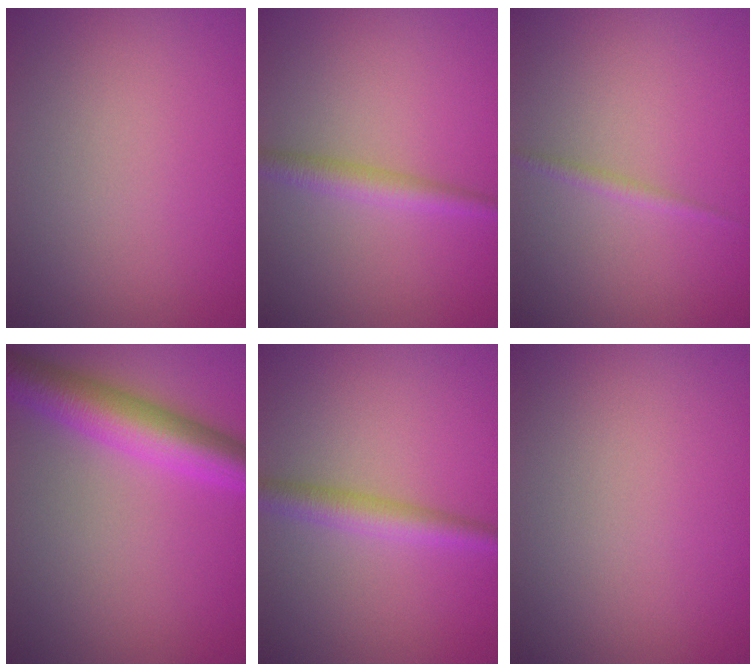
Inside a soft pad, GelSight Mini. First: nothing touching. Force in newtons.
{"total": 2.2, "press": 2.2, "slide": 0.1}
{"total": 0.9, "press": 0.9, "slide": 0.1}
{"total": 6.5, "press": 6.5, "slide": 0.1}
{"total": 2.8, "press": 2.8, "slide": 0.0}
{"total": 0.0}